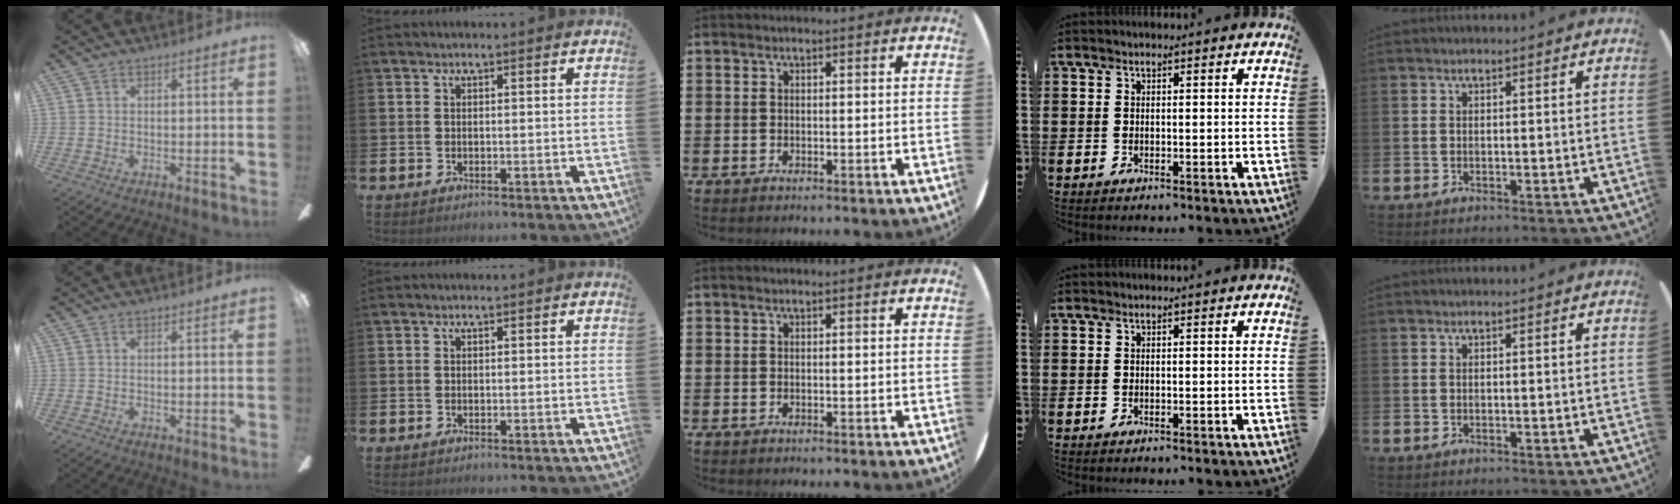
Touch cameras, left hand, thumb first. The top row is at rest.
{}